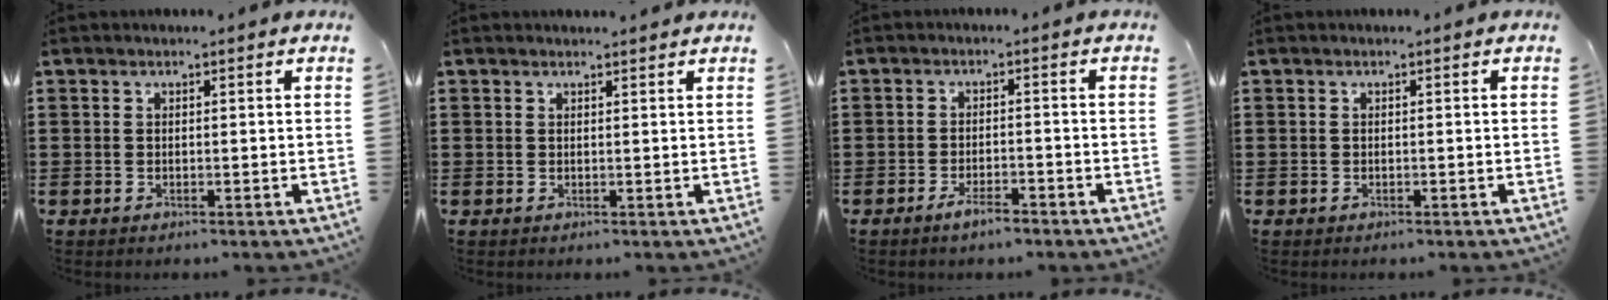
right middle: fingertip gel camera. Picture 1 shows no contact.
{"total": 0.5, "force": [0.5, 0.0, 0.1], "torque": [0.004, -0.003, 0.008]}
{"total": 3.0, "force": [-2.2, 0.7, 2.0], "torque": [-0.039, 0.002, -0.042]}
{"total": 0.0}